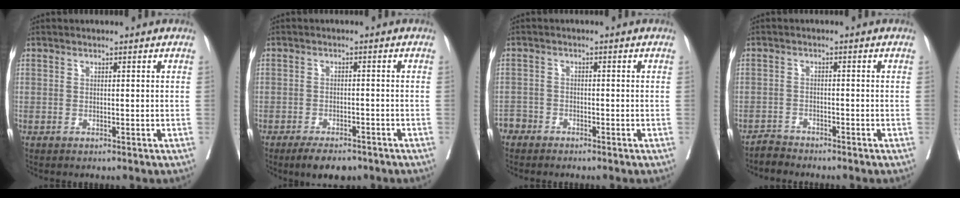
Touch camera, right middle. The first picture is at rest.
{"total": 5.1, "force": [-3.9, 2.0, 2.6], "torque": [-0.037, -0.003, -0.058]}
{"total": 2.2, "force": [-1.9, 1.1, -0.3], "torque": [0.004, 0.005, -0.039]}
{"total": 2.0, "force": [-1.8, 0.2, -0.6], "torque": [0.015, -0.006, -0.036]}